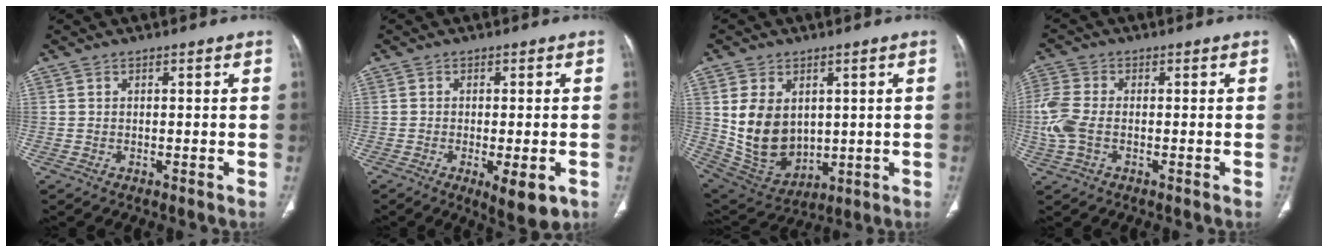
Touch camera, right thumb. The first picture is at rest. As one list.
[{"total": 7.1, "force": [-2.7, 2.4, 6.1], "torque": [-0.084, -0.009, -0.032]}, {"total": 13.6, "force": [2.0, 9.9, 9.1], "torque": [-0.139, -0.015, 0.069]}, {"total": 7.4, "force": [-1.2, 4.6, 5.6], "torque": [-0.154, 0.009, -0.028]}]